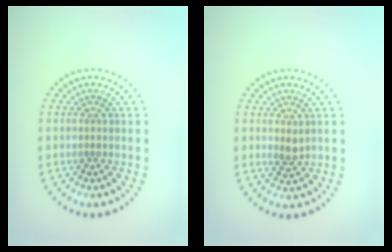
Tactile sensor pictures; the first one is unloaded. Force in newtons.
{"total": 1.1, "press": 1.0, "slide": 0.5}